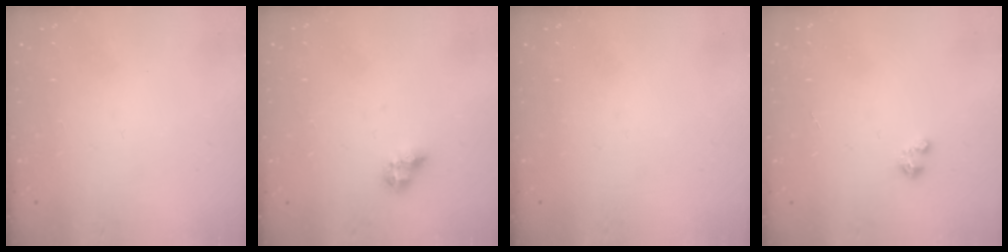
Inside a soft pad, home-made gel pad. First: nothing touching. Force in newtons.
{"total": 6.4, "press": 6.3, "slide": 0.5}
{"total": 0.0}
{"total": 1.6, "press": 1.6, "slide": 0.2}